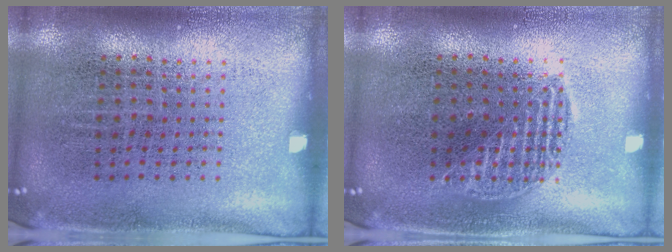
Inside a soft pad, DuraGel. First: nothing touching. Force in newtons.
{"total": 1.2, "press": 1.2, "slide": 0.2}